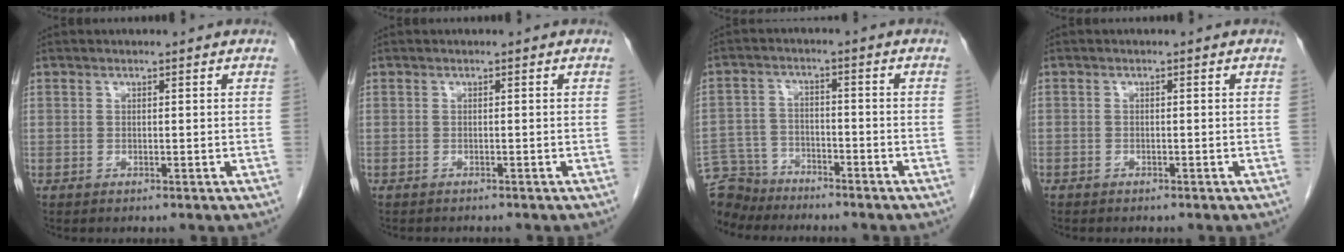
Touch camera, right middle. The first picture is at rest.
{"total": 1.4, "force": [-1.3, 0.2, 0.4], "torque": [-0.011, -0.005, -0.015]}
{"total": 8.6, "force": [-8.0, 3.2, 0.2], "torque": [-0.012, 0.004, -0.148]}
{"total": 0.8, "force": [-0.6, 0.5, 0.1], "torque": [-0.009, 0.002, -0.012]}